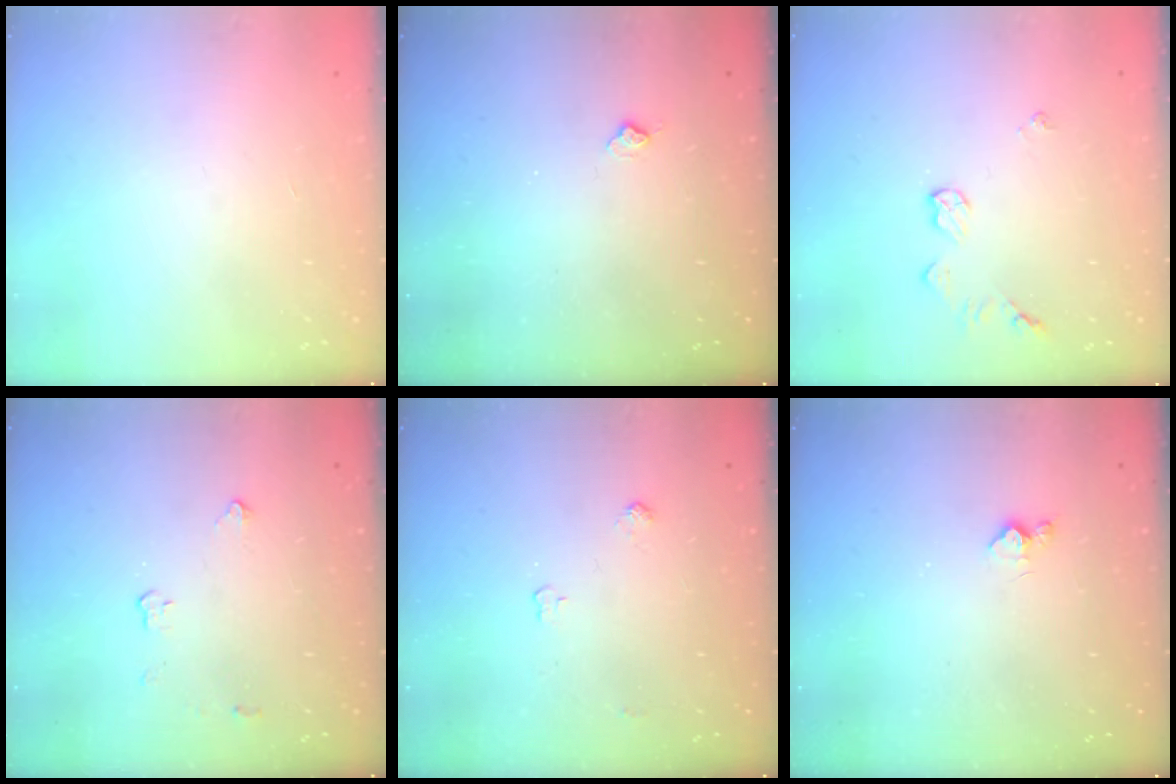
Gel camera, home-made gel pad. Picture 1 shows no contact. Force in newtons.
{"total": 4.7, "press": 4.7, "slide": 0.6}
{"total": 5.8, "press": 5.8, "slide": 0.6}
{"total": 2.8, "press": 2.8, "slide": 0.5}
{"total": 3.8, "press": 3.8, "slide": 0.6}
{"total": 3.6, "press": 3.6, "slide": 0.5}